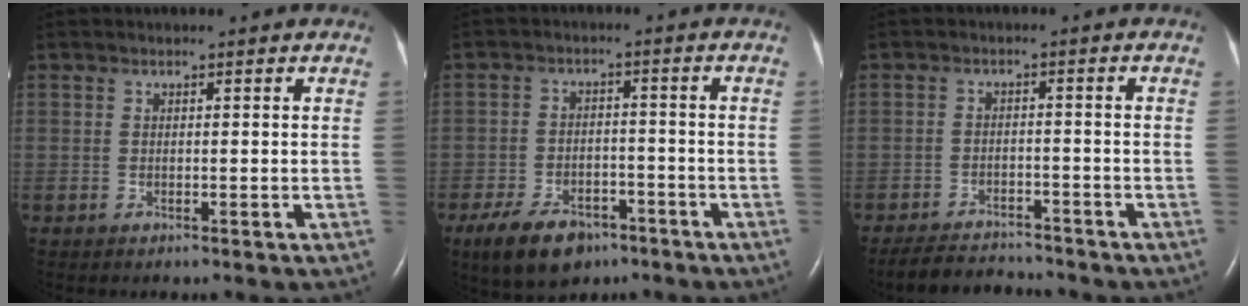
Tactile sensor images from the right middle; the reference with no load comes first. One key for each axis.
{"total": 9.0, "fx": -6.0, "fy": 4.8, "fz": 4.7, "tx": -0.091, "ty": -0.004, "tz": -0.095}
{"total": 6.6, "fx": -6.3, "fy": 1.4, "fz": 1.3, "tx": -0.024, "ty": -0.009, "tz": -0.100}